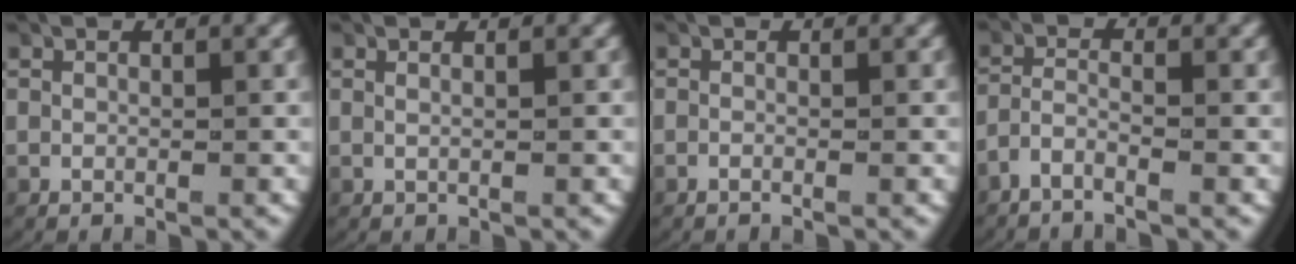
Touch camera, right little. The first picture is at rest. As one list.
[{"total": 0.8, "force": [0.2, -0.5, 0.6], "torque": [-0.017, -0.005, 0.007]}, {"total": 0.7, "force": [-0.7, 0.1, 0.3], "torque": [-0.011, 0.001, -0.013]}, {"total": 2.6, "force": [-2.1, 0.2, 1.5], "torque": [-0.039, -0.006, -0.037]}]